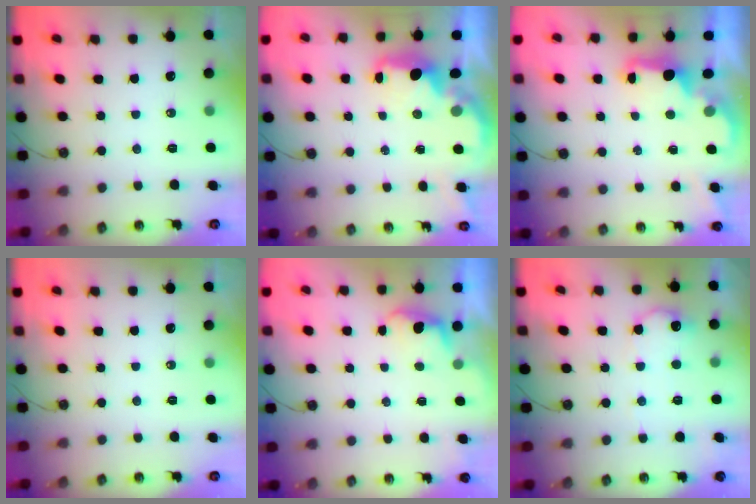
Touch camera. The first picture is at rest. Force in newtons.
{"total": 2.7, "press": 2.6, "slide": 0.6}
{"total": 2.4, "press": 2.3, "slide": 0.8}
{"total": 0.0}
{"total": 1.2, "press": 0.9, "slide": 0.7}
{"total": 9.2, "press": 9.2, "slide": 0.6}